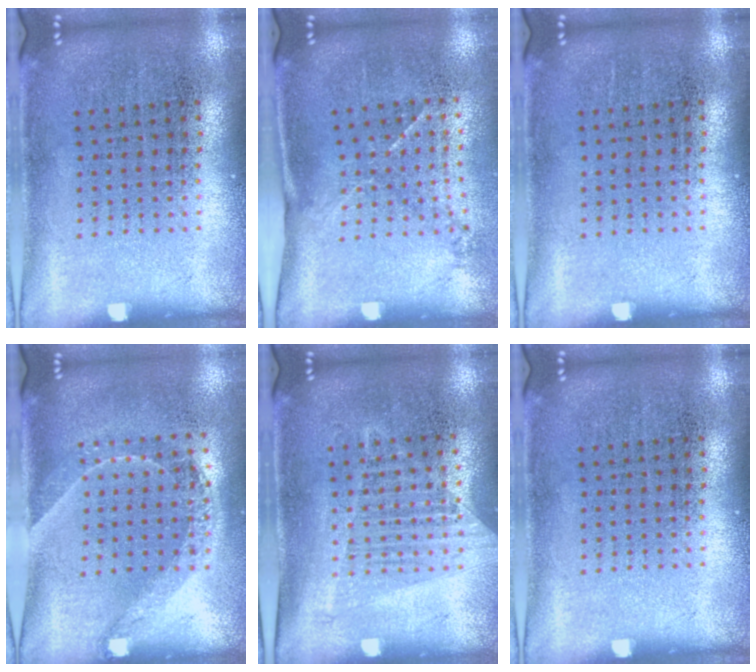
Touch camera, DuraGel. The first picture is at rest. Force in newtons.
{"total": 1.5, "press": 1.0, "slide": 1.2}
{"total": 0.0}
{"total": 1.5, "press": 1.2, "slide": 0.9}
{"total": 1.3, "press": 1.2, "slide": 0.4}
{"total": 0.0}